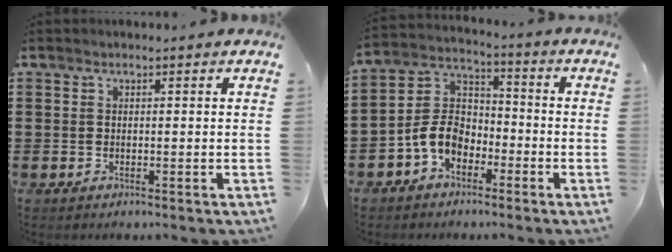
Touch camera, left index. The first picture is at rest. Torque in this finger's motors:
{"motor_torque": [1.49, 0.64, 0.35, 0.10]}